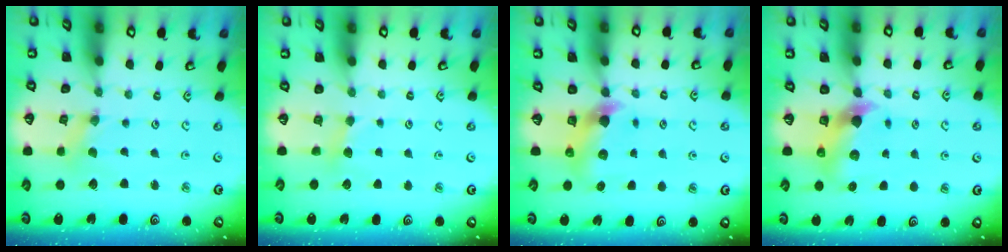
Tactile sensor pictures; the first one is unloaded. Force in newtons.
{"total": 2.5, "press": 2.4, "slide": 0.2}
{"total": 5.9, "press": 5.9, "slide": 0.7}
{"total": 6.4, "press": 6.4, "slide": 0.5}